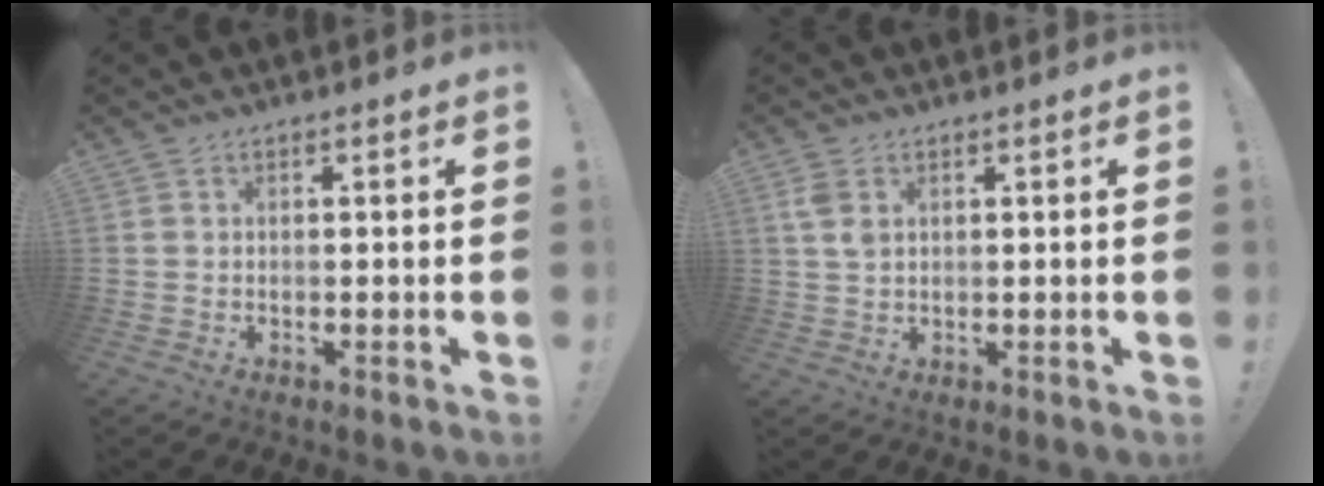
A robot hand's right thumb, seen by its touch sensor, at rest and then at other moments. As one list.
[{"total": 3.9, "force": [1.9, 2.3, 2.6], "torque": [-0.038, -0.004, 0.033]}]